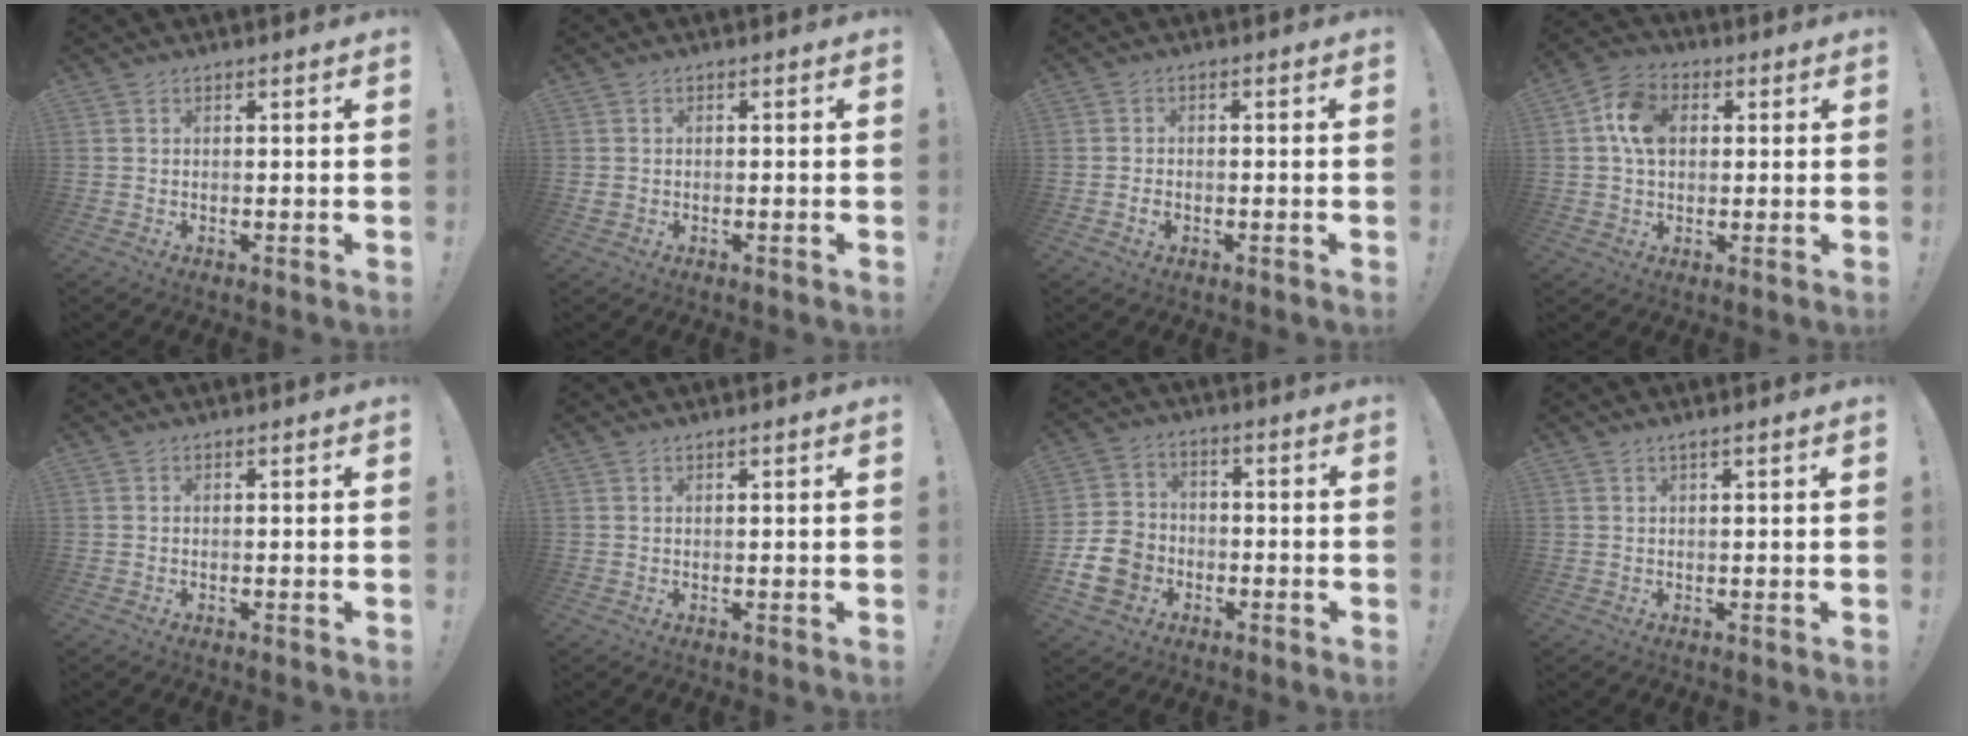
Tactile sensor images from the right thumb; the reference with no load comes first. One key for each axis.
{"total": 1.5, "fx": -0.8, "fy": 1.1, "fz": 0.7, "tx": -0.013, "ty": 0.004, "tz": -0.013}
{"total": 2.0, "fx": -1.2, "fy": 1.2, "fz": 1.0, "tx": -0.017, "ty": 0.006, "tz": -0.020}
{"total": 10.4, "fx": 2.1, "fy": 7.7, "fz": 6.6, "tx": -0.119, "ty": 0.017, "tz": 0.044}
{"total": 0.0}
{"total": 0.8, "fx": 0.7, "fy": -0.2, "fz": 0.4, "tx": -0.005, "ty": -0.001, "tz": 0.012}
{"total": 12.4, "fx": -5.1, "fy": 9.9, "fz": 5.5, "tx": -0.108, "ty": 0.043, "tz": -0.091}
{"total": 1.4, "fx": 0.8, "fy": -0.3, "fz": 1.1, "tx": -0.017, "ty": -0.002, "tz": 0.014}